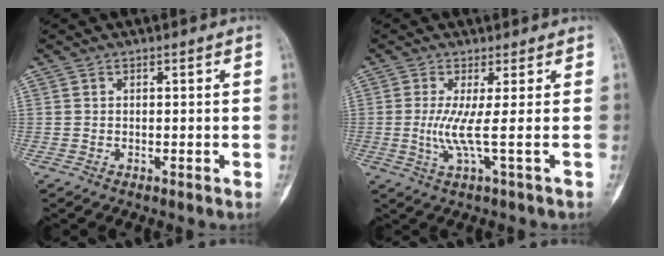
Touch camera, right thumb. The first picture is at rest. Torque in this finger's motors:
{"motor_torque": [0.30, 1.03, 0.29, 0.01, 0.25]}